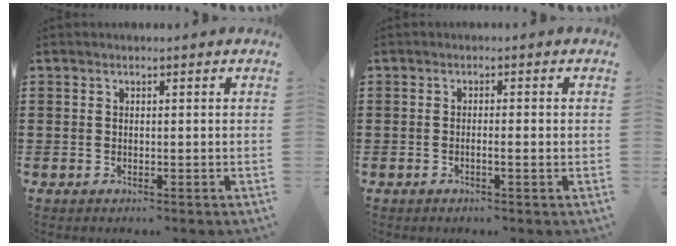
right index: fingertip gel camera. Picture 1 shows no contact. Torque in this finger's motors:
{"motor_torque": [-0.21, 0.45, -0.06, 0.00]}